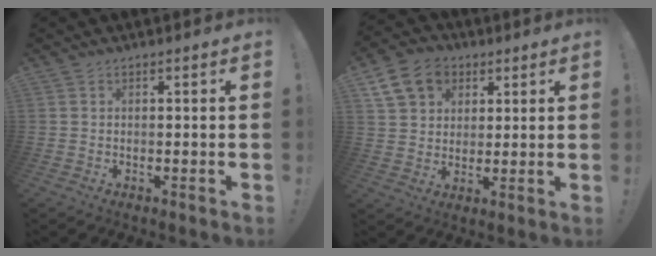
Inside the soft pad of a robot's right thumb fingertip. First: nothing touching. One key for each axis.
{"total": 12.9, "fx": 5.5, "fy": 10.0, "fz": 5.9, "tx": -0.085, "ty": -0.018, "tz": 0.112}